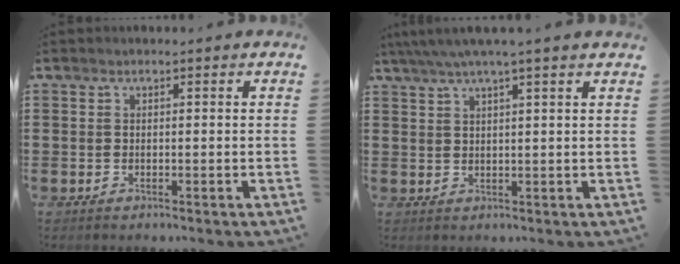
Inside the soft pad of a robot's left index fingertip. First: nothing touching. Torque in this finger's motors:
{"motor_torque": [2.14, 0.00, 0.55, 0.21]}